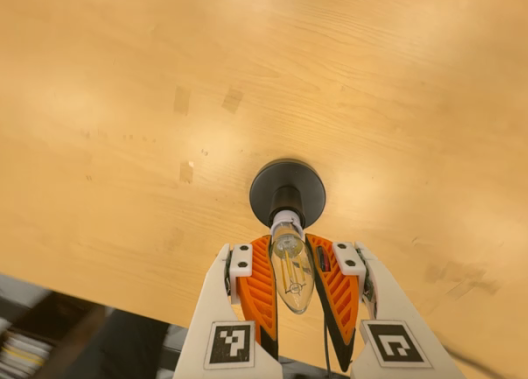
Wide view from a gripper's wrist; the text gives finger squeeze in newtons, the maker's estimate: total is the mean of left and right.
{"total": 18.9, "left": 17.8, "right": 19.9}